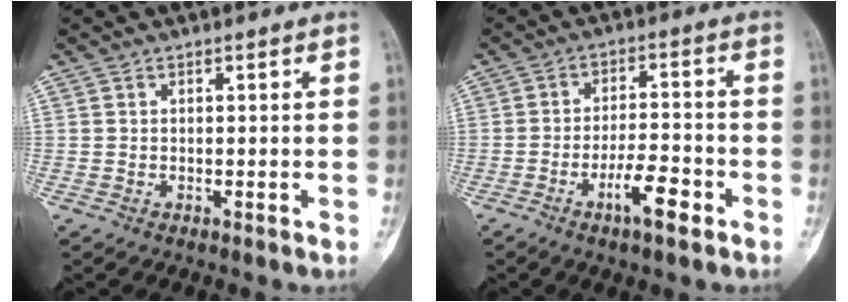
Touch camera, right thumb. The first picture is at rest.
{"total": 7.7, "force": [-3.9, 2.3, 6.3], "torque": [-0.105, 0.023, -0.066]}